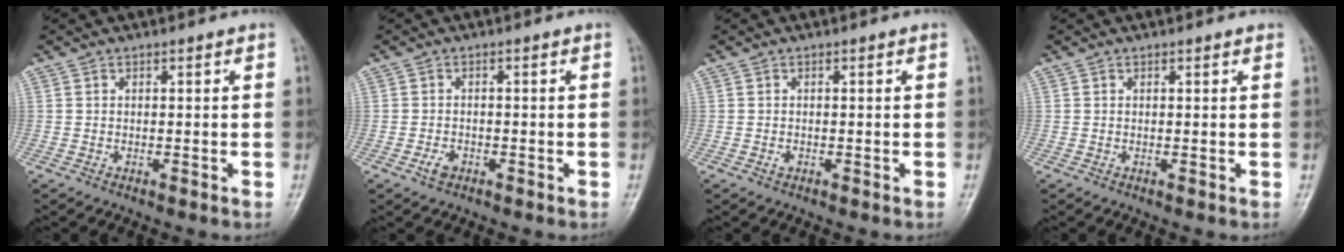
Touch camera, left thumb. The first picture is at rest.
{"total": 1.9, "force": [-1.0, 1.2, 1.1], "torque": [-0.021, 0.003, -0.018]}
{"total": 0.6, "force": [-0.2, 0.4, 0.4], "torque": [-0.006, -0.001, -0.004]}
{"total": 0.6, "force": [0.5, 0.1, 0.4], "torque": [-0.007, -0.001, 0.005]}